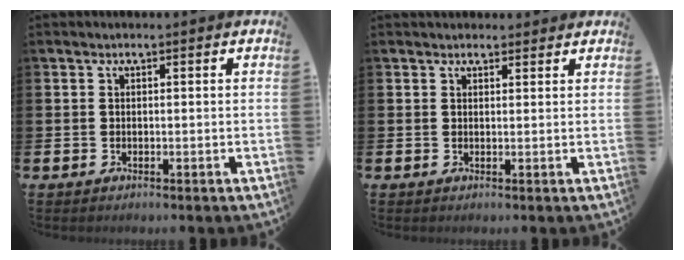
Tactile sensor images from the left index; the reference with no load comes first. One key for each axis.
{"total": 1.6, "fx": 1.4, "fy": 0.7, "fz": 0.0, "tx": 0.018, "ty": -0.003, "tz": 0.023}